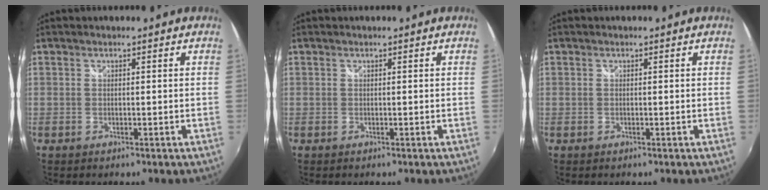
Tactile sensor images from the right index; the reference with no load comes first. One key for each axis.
{"total": 0.0}
{"total": 0.0}